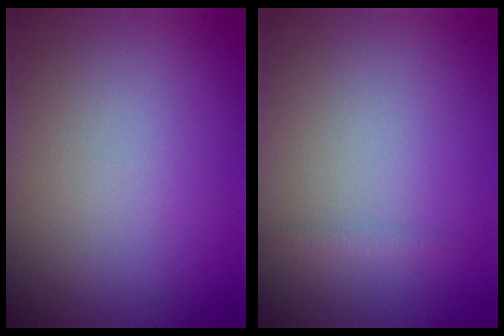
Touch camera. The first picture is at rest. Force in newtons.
{"total": 0.6, "press": 0.6, "slide": 0.0}